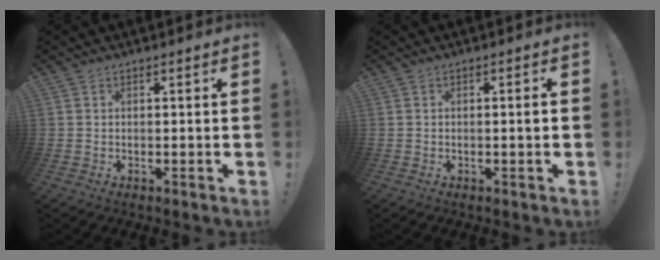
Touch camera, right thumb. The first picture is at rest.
{"total": 1.4, "force": [-0.2, -0.4, 1.3], "torque": [-0.016, -0.002, -0.006]}